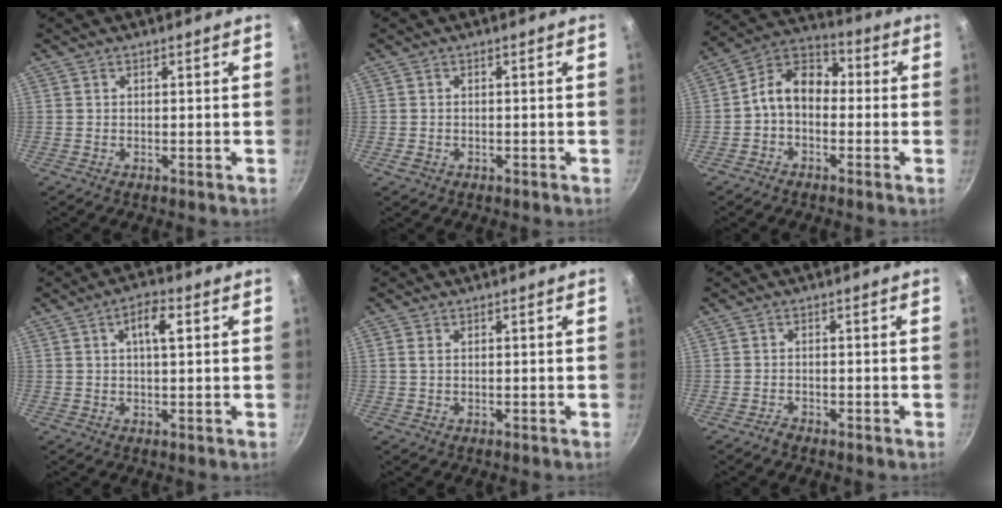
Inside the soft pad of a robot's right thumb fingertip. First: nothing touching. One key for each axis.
{"total": 1.2, "fx": -0.6, "fy": 0.9, "fz": 0.5, "tx": -0.012, "ty": 0.002, "tz": -0.010}
{"total": 9.7, "fx": -1.2, "fy": 7.0, "fz": 6.6, "tx": -0.089, "ty": 0.043, "tz": -0.047}
{"total": 5.1, "fx": 1.4, "fy": 1.9, "fz": 4.5, "tx": -0.075, "ty": 0.008, "tz": 0.020}
{"total": 1.3, "fx": 0.3, "fy": 0.8, "fz": 1.0, "tx": -0.020, "ty": 0.001, "tz": 0.004}
{"total": 1.2, "fx": -1.1, "fy": 0.4, "fz": 0.2, "tx": -0.007, "ty": 0.012, "tz": -0.022}